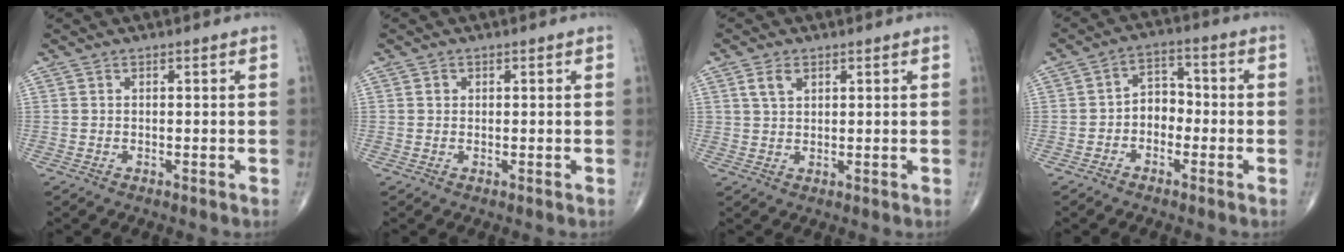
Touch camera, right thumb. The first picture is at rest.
{"total": 0.8, "force": [0.2, 0.7, 0.3], "torque": [0.000, 0.001, 0.003]}
{"total": 3.2, "force": [1.5, 1.9, 2.0], "torque": [-0.034, -0.001, 0.033]}
{"total": 5.3, "force": [-1.6, 4.0, 3.1], "torque": [-0.024, 0.030, -0.042]}